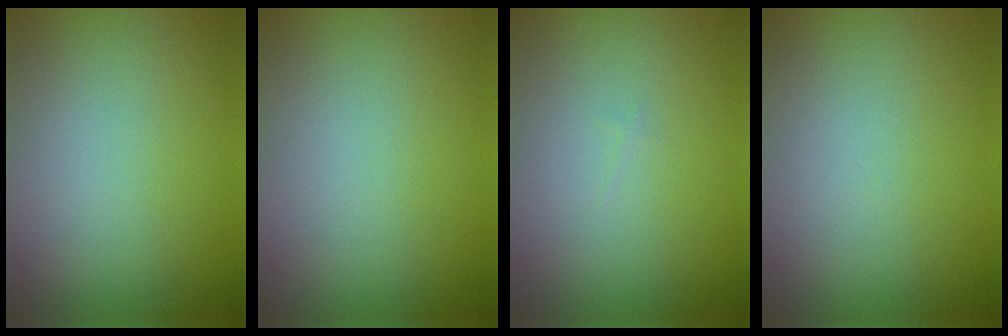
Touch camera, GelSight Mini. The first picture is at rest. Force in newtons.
{"total": 0.0}
{"total": 0.0}
{"total": 0.0}